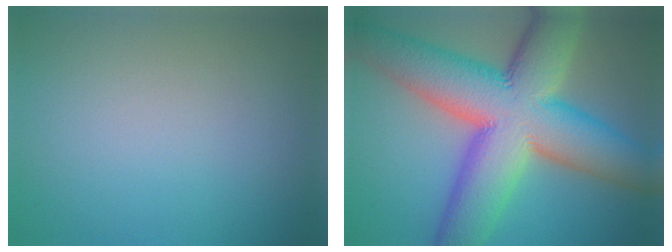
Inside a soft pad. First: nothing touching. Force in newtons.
{"total": 15.7, "press": 15.7, "slide": 0.4}